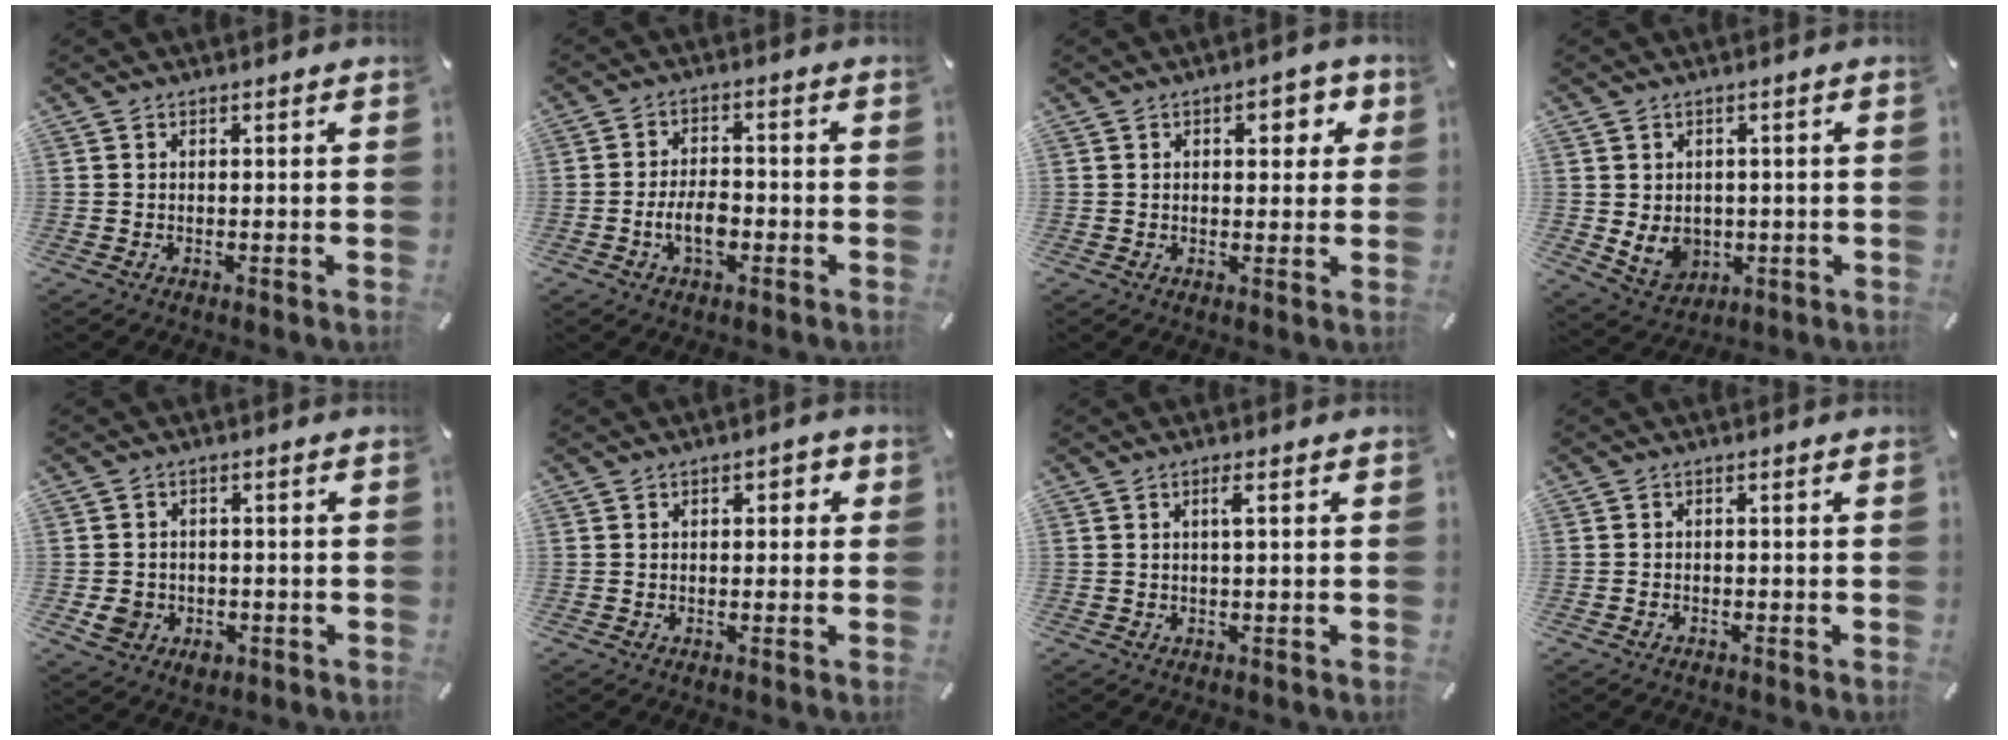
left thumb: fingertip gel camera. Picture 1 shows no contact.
{"total": 6.3, "force": [-2.1, 3.5, 4.8], "torque": [-0.099, 0.010, -0.039]}
{"total": 5.6, "force": [1.7, 3.3, 4.2], "torque": [-0.048, -0.003, 0.018]}
{"total": 6.5, "force": [0.3, 5.8, 2.8], "torque": [-0.059, -0.001, 0.007]}
{"total": 4.6, "force": [-1.3, 4.1, 1.5], "torque": [-0.022, 0.005, -0.022]}
{"total": 2.2, "force": [-0.1, 1.5, 1.6], "torque": [-0.023, 0.007, -0.006]}
{"total": 2.3, "force": [0.4, 0.3, 2.3], "torque": [-0.044, 0.003, 0.005]}
{"total": 1.0, "force": [-0.8, 0.6, 0.3], "torque": [-0.007, 0.003, -0.018]}